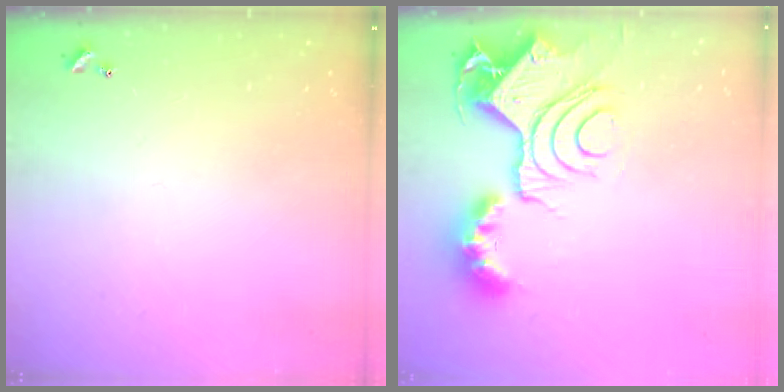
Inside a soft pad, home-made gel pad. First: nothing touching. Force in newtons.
{"total": 15.5, "press": 15.4, "slide": 1.8}